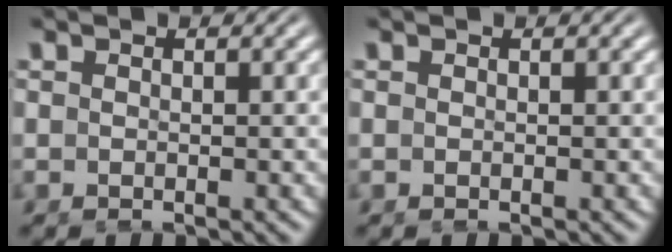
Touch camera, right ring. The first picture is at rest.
{"total": 0.0}